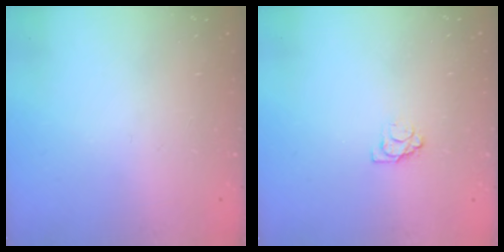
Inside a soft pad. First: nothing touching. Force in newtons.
{"total": 3.6, "press": 3.6, "slide": 0.4}